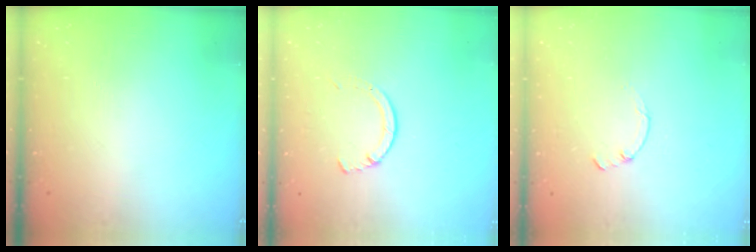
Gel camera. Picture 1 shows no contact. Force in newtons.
{"total": 3.3, "press": 3.3, "slide": 0.4}
{"total": 0.0}